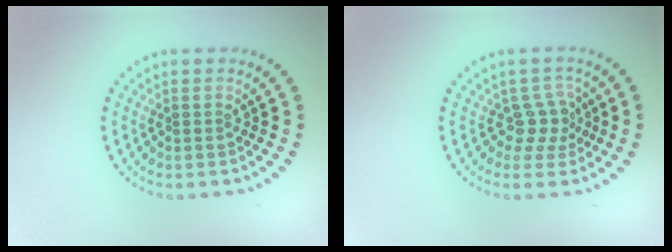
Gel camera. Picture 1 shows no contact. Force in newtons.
{"total": 2.3, "press": 1.6, "slide": 1.7}